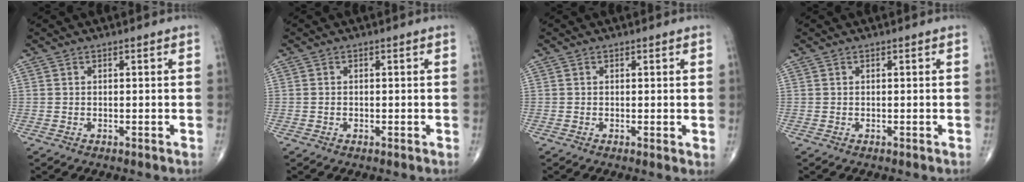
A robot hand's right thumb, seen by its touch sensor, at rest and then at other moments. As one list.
[{"total": 0.5, "force": [-0.1, 0.4, 0.3], "torque": [-0.007, 0.000, -0.004]}, {"total": 1.2, "force": [0.2, 0.4, 1.1], "torque": [-0.018, -0.006, -0.002]}, {"total": 0.0}]